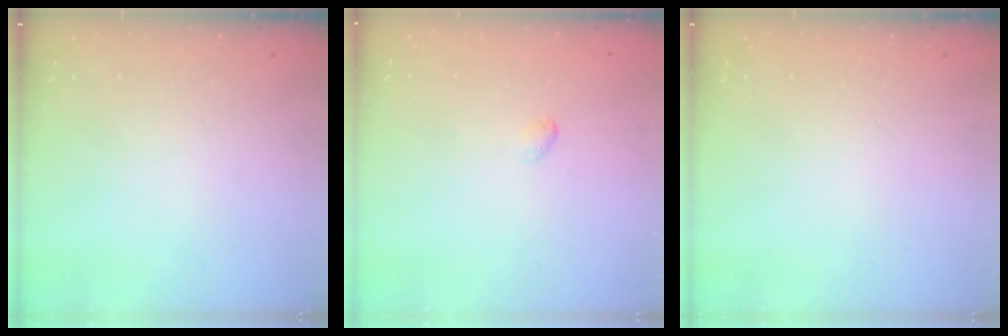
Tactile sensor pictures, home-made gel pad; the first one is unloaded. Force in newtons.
{"total": 2.6, "press": 2.5, "slide": 0.5}
{"total": 0.0}